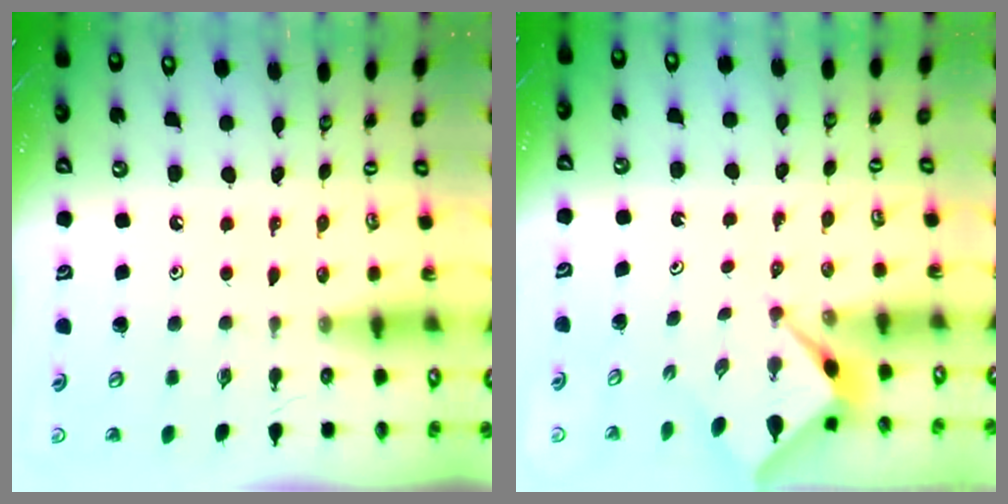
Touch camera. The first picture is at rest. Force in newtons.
{"total": 2.6, "press": 2.5, "slide": 0.2}